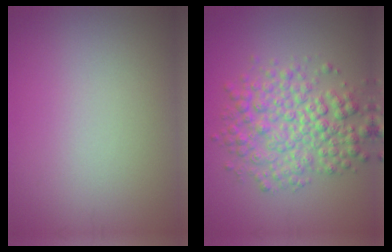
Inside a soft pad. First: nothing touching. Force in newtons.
{"total": 5.9, "press": 5.9, "slide": 0.0}